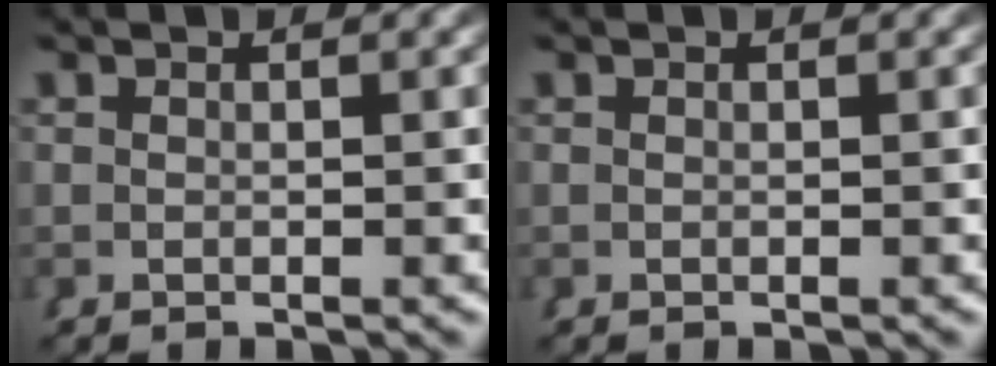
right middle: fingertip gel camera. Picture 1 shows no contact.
{"total": 0.0}